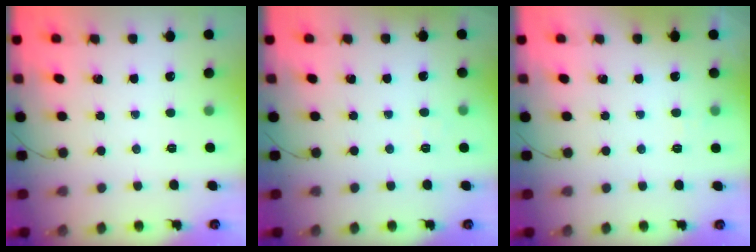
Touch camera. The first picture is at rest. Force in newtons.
{"total": 3.5, "press": 3.4, "slide": 1.0}
{"total": 2.6, "press": 2.1, "slide": 1.5}